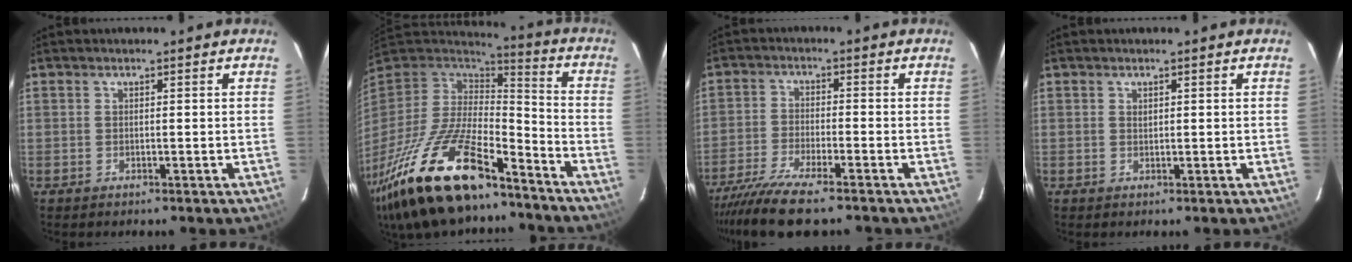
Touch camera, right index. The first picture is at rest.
{"total": 27.9, "force": [-18.8, 9.9, 18.1], "torque": [-0.364, -0.047, -0.319]}
{"total": 9.7, "force": [-7.9, 1.1, 5.5], "torque": [-0.133, -0.028, -0.148]}
{"total": 0.5, "force": [0.3, 0.4, 0.2], "torque": [-0.003, 0.001, 0.007]}